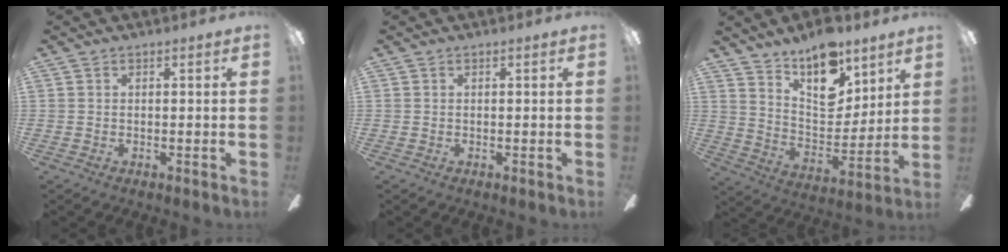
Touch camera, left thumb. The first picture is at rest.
{"total": 0.0}
{"total": 15.9, "force": [11.7, 7.4, 7.8], "torque": [-0.116, -0.077, 0.208]}